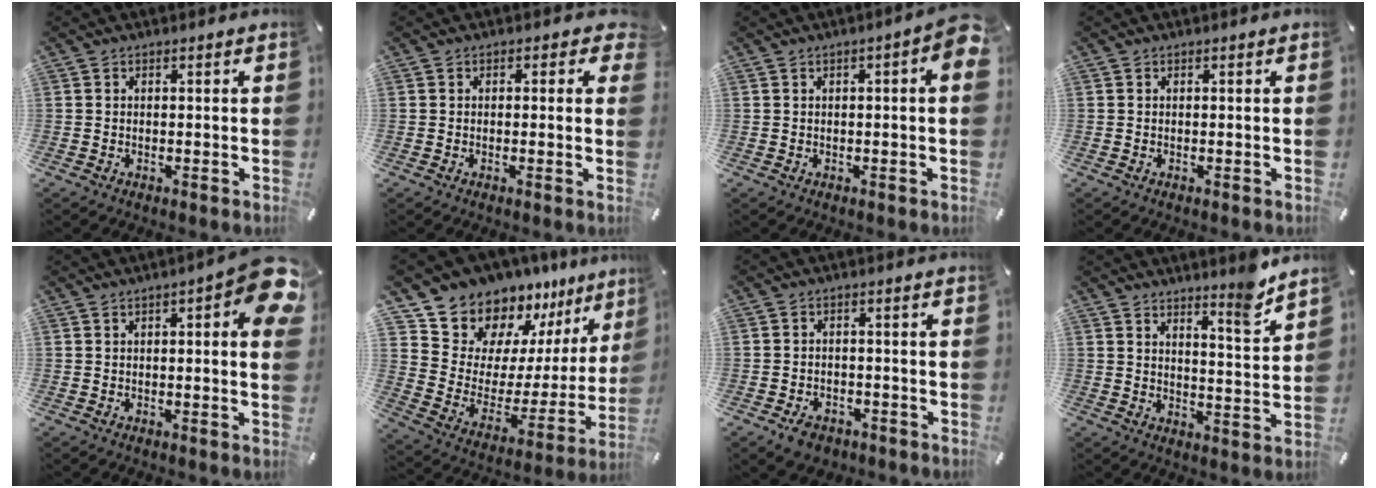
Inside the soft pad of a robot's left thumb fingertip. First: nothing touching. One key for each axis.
{"total": 1.9, "fx": 0.1, "fy": 1.4, "fz": 1.3, "tx": 0.000, "ty": -0.002, "tz": -0.006}
{"total": 4.0, "fx": 0.6, "fy": 1.1, "fz": 3.8, "tx": -0.059, "ty": 0.005, "tz": 0.009}
{"total": 0.0}
{"total": 9.6, "fx": 3.3, "fy": 3.0, "fz": 8.5, "tx": -0.100, "ty": -0.021, "tz": 0.051}
{"total": 14.6, "fx": 13.2, "fy": 6.3, "fz": -0.4, "tx": -0.011, "ty": -0.152, "tz": 0.242}
{"total": 4.0, "fx": -2.6, "fy": 2.7, "fz": 1.3, "tx": -0.026, "ty": 0.014, "tz": -0.049}
{"total": 7.8, "fx": 7.0, "fy": 0.7, "fz": 3.4, "tx": -0.039, "ty": -0.056, "tz": 0.116}